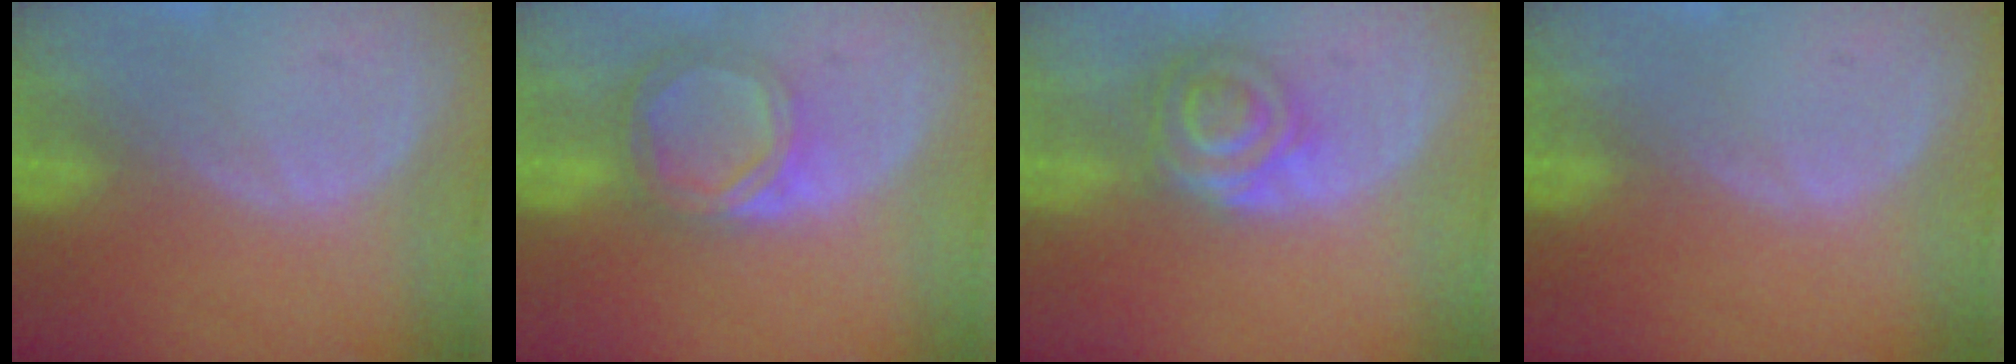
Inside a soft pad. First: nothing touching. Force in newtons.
{"total": 5.6, "press": 5.2, "slide": 1.9}
{"total": 6.0, "press": 5.5, "slide": 2.3}
{"total": 0.0}